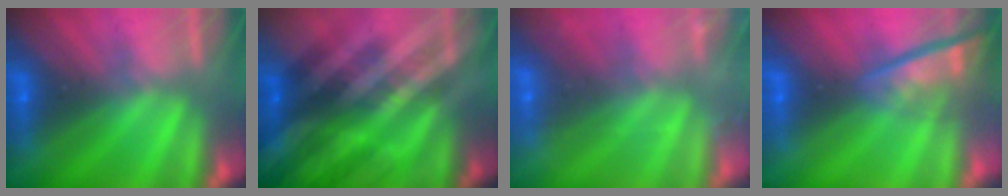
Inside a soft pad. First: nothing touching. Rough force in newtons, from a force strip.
{"total": 8.5}
{"total": 2.2}
{"total": 4.7}